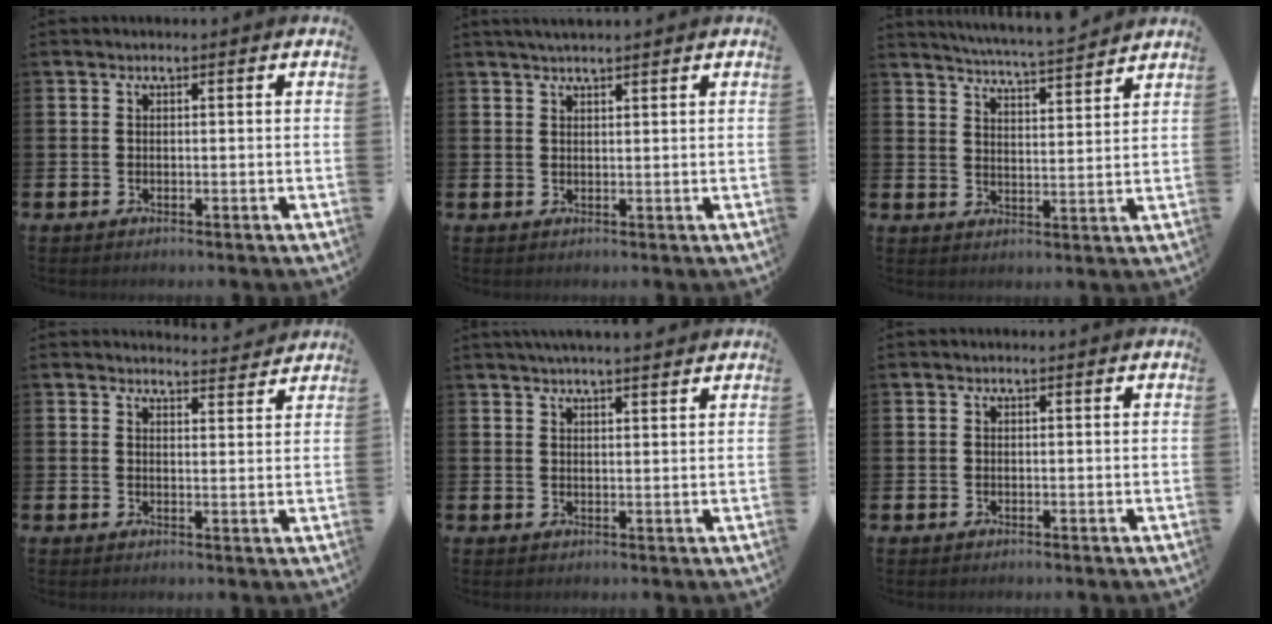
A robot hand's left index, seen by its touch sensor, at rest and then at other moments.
{"total": 2.1, "force": [1.9, 0.1, 0.8], "torque": [-0.013, -0.002, 0.034]}
{"total": 5.5, "force": [5.4, -0.5, 0.7], "torque": [-0.034, -0.036, 0.094]}
{"total": 3.3, "force": [3.3, 0.2, 0.0], "torque": [0.006, -0.025, 0.057]}
{"total": 3.1, "force": [3.0, -0.1, 0.9], "torque": [-0.020, -0.009, 0.054]}
{"total": 0.0}